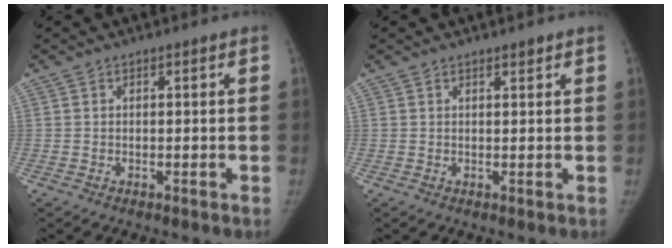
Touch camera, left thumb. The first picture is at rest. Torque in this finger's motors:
{"motor_torque": [0.07, 0.13, -0.38, 0.23, 0.04]}